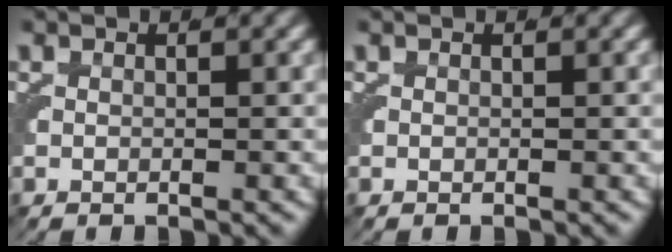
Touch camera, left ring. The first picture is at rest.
{"total": 0.0}